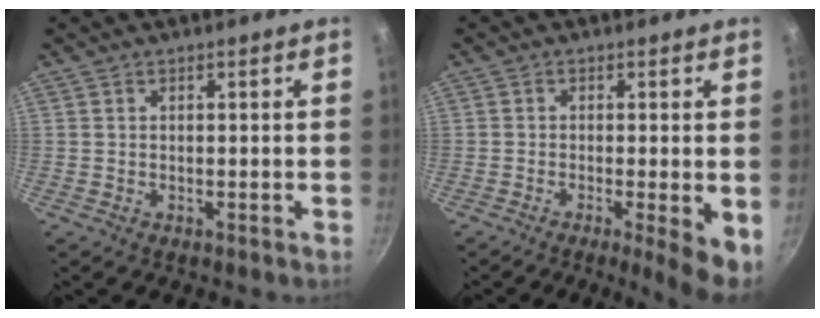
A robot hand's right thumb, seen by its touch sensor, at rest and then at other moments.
{"total": 6.3, "force": [-1.7, 1.1, 6.0], "torque": [-0.081, -0.005, -0.024]}